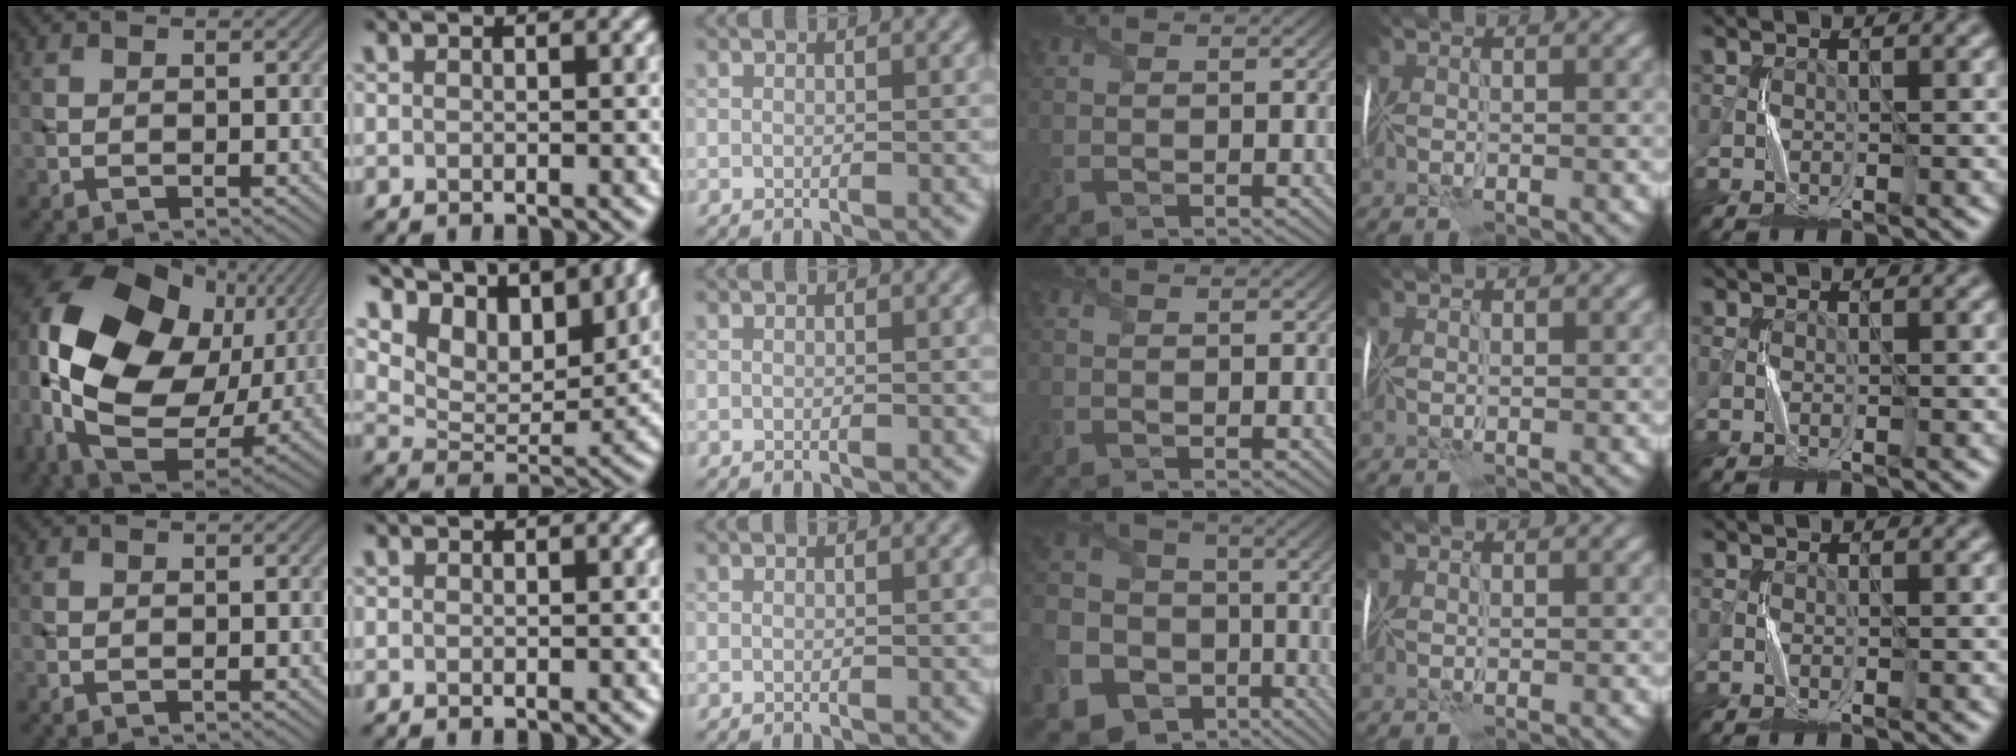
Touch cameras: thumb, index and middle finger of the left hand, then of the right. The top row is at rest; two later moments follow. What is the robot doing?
{"motion": "fold", "object": "memory foam"}